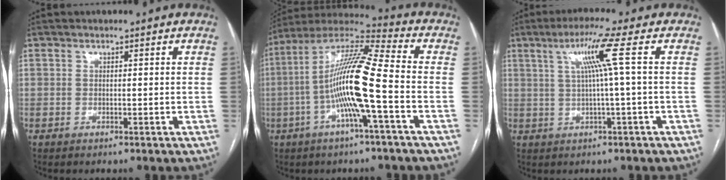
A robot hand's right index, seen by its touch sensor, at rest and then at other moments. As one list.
[{"total": 15.2, "force": [-3.0, 0.3, 14.9], "torque": [-0.287, 0.012, -0.067]}, {"total": 6.5, "force": [1.7, -1.7, 6.1], "torque": [-0.113, 0.013, 0.037]}]